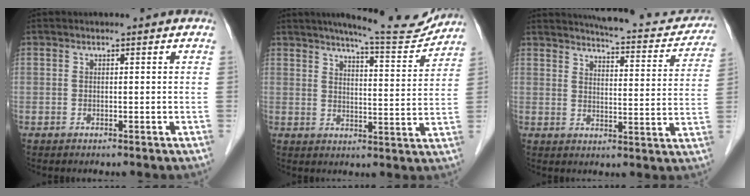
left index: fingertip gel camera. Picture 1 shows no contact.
{"total": 11.2, "force": [10.5, 0.5, 3.8], "torque": [-0.051, -0.015, 0.137]}
{"total": 16.5, "force": [15.0, 3.5, 5.9], "torque": [-0.060, -0.017, 0.172]}